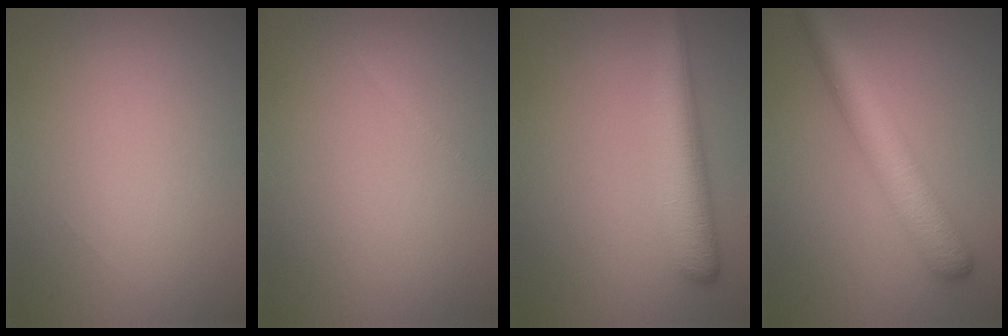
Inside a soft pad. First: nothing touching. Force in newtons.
{"total": 0.5, "press": 0.5, "slide": 0.0}
{"total": 5.0, "press": 5.0, "slide": 0.2}
{"total": 5.7, "press": 5.7, "slide": 0.1}